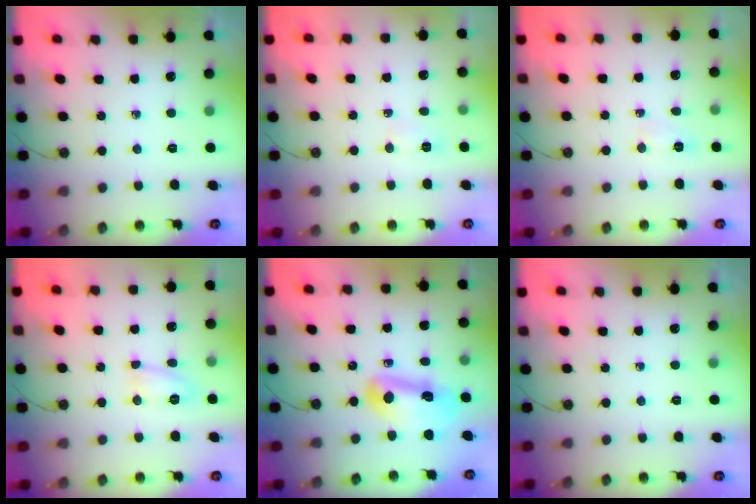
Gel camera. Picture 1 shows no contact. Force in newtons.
{"total": 4.3, "press": 4.1, "slide": 1.0}
{"total": 16.5, "press": 4.4, "slide": 15.9}
{"total": 5.9, "press": 5.9, "slide": 0.4}
{"total": 13.8, "press": 13.7, "slide": 1.5}
{"total": 0.0}